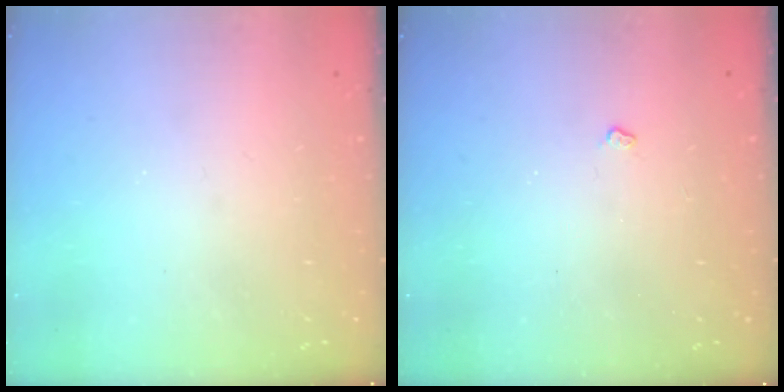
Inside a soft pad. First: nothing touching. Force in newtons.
{"total": 3.0, "press": 2.9, "slide": 0.5}